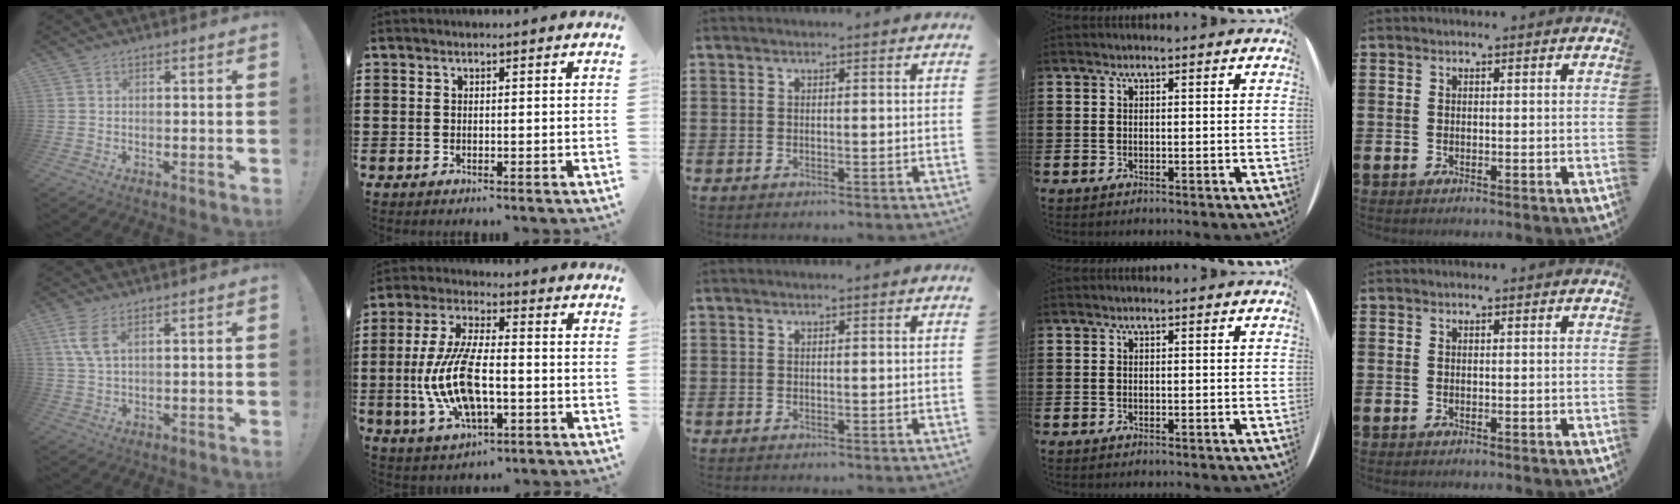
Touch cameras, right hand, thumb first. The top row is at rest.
{"thumb": {"total": 6.4, "force": [2.8, 2.5, 5.2], "torque": [-0.109, -0.004, 0.052]}, "index": {"total": 12.1, "force": [-2.4, 4.9, 10.9], "torque": [-0.250, -0.015, -0.049]}}